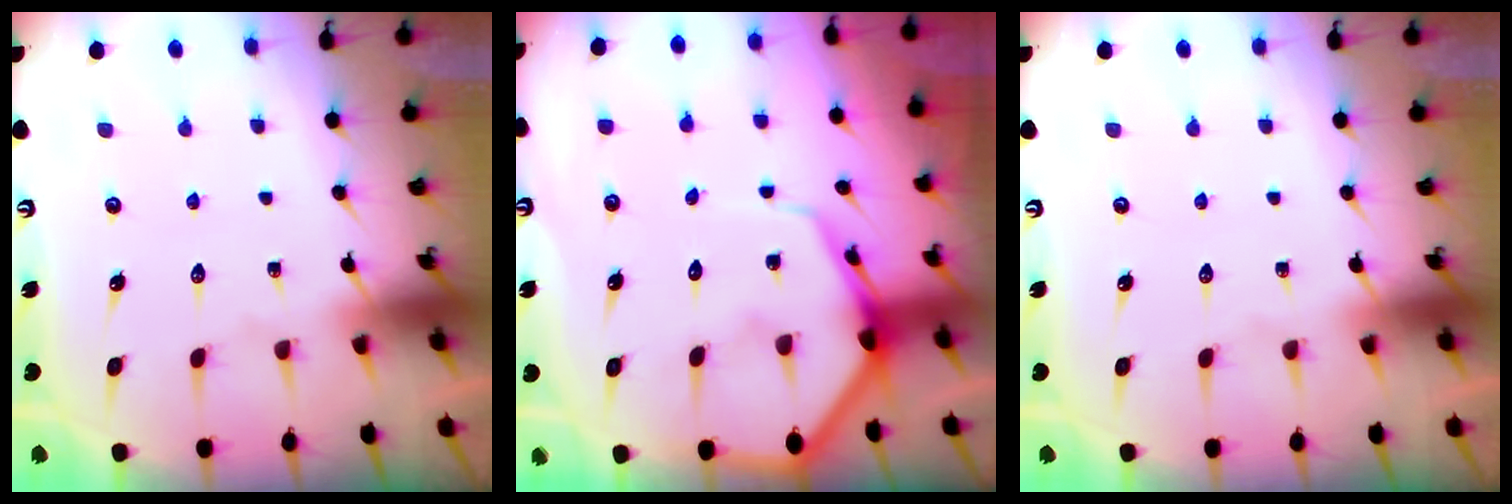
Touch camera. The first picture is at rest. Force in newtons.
{"total": 7.3, "press": 7.3, "slide": 0.7}
{"total": 0.0}